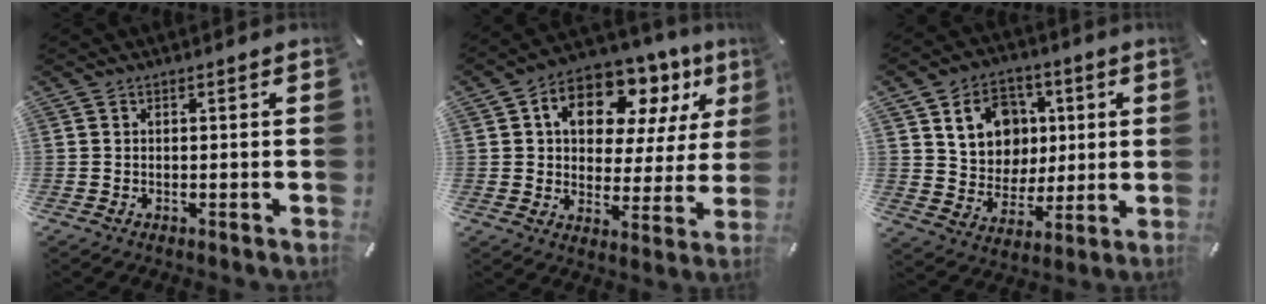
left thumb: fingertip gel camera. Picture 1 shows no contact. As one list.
[{"total": 14.1, "force": [8.0, 8.7, 7.6], "torque": [-0.129, -0.048, 0.140]}, {"total": 13.5, "force": [4.5, 11.6, 5.2], "torque": [-0.088, -0.010, 0.093]}]